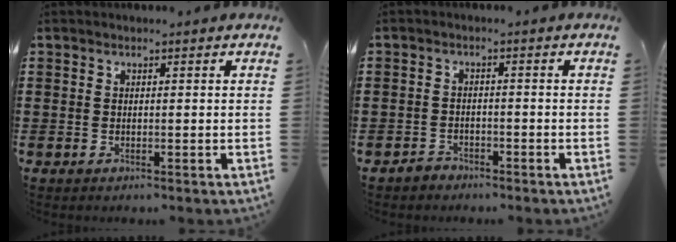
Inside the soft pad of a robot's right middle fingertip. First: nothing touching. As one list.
[{"total": 2.0, "force": [-1.9, 0.7, -0.1], "torque": [-0.005, 0.000, -0.041]}]